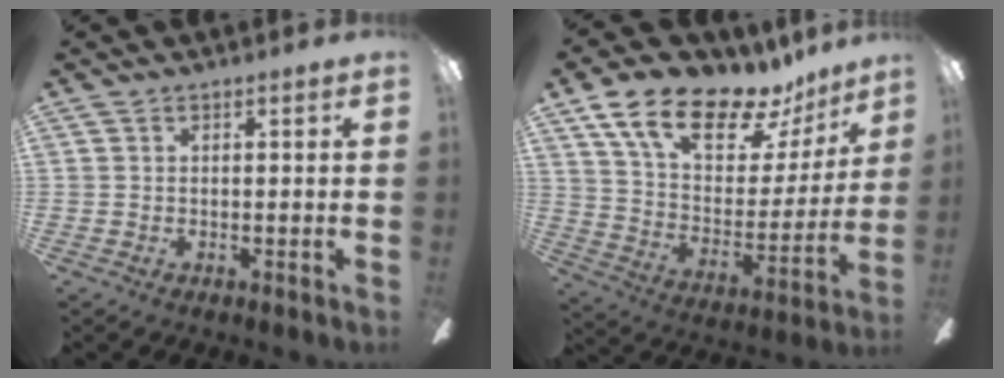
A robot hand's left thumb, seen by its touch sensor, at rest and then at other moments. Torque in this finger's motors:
{"motor_torque": [0.20, 0.19, 1.42, -1.35, 0.17]}